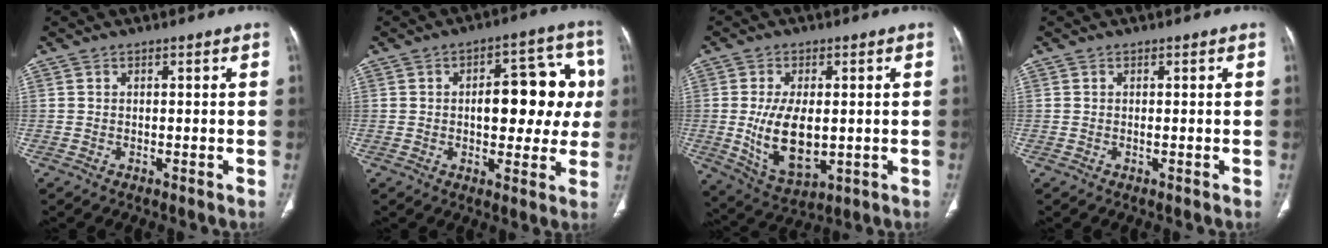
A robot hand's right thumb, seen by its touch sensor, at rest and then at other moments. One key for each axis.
{"total": 15.2, "fx": 1.3, "fy": 8.1, "fz": 12.8, "tx": -0.115, "ty": 0.028, "tz": 0.019}
{"total": 12.0, "fx": -0.6, "fy": 6.3, "fz": 10.1, "tx": -0.177, "ty": -0.016, "tz": 0.007}
{"total": 0.0}